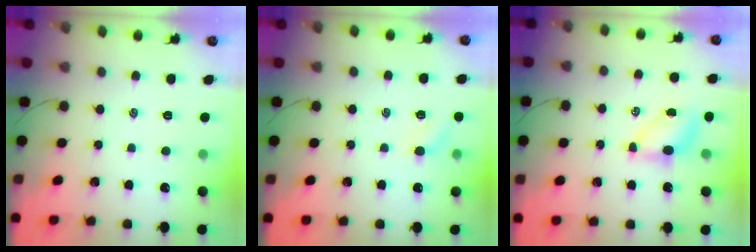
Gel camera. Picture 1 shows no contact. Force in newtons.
{"total": 5.3, "press": 5.1, "slide": 1.6}
{"total": 4.6, "press": 4.5, "slide": 0.9}